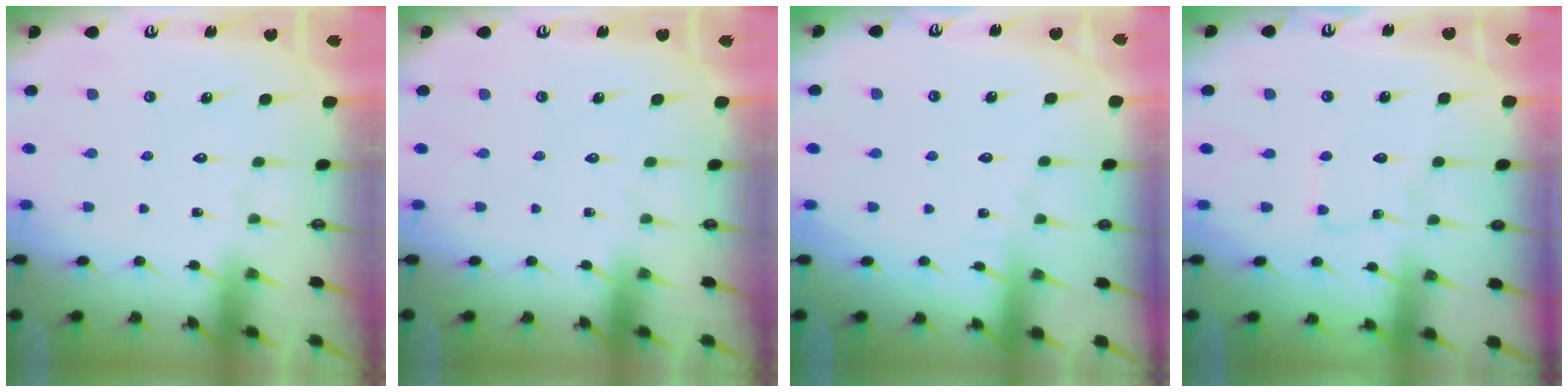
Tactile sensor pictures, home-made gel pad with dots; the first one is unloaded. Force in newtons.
{"total": 0.0}
{"total": 3.5, "press": 3.5, "slide": 0.4}
{"total": 2.4, "press": 2.4, "slide": 0.2}